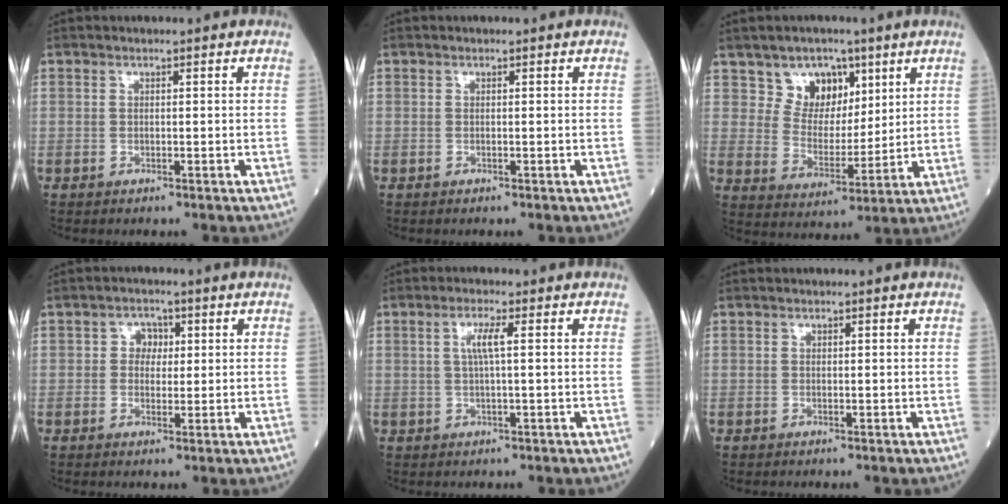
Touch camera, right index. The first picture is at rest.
{"total": 0.0}
{"total": 7.9, "force": [4.6, 5.6, 3.1], "torque": [-0.053, 0.009, 0.088]}
{"total": 2.8, "force": [0.6, 2.3, 1.5], "torque": [-0.019, 0.006, 0.008]}
{"total": 2.8, "force": [0.7, -0.2, 2.7], "torque": [-0.057, 0.001, 0.013]}
{"total": 0.0}